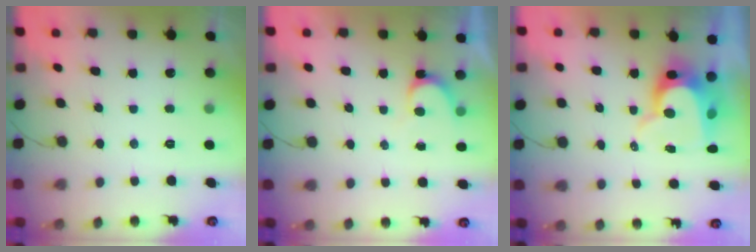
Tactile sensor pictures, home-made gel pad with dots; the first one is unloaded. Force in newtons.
{"total": 4.0, "press": 4.0, "slide": 0.4}
{"total": 10.5, "press": 10.4, "slide": 0.8}